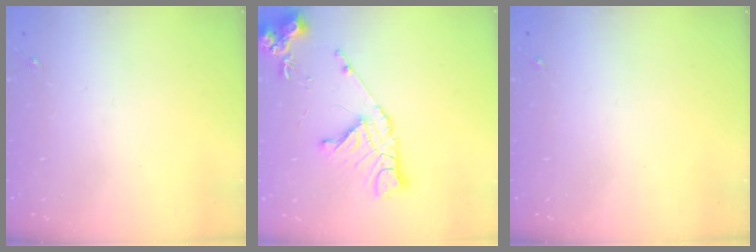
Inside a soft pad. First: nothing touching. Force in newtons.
{"total": 15.4, "press": 15.3, "slide": 1.8}
{"total": 0.0}